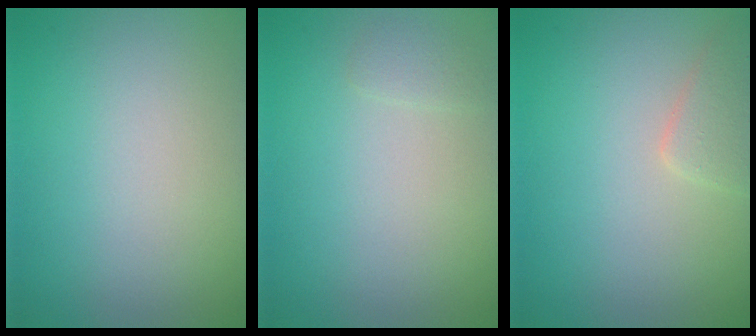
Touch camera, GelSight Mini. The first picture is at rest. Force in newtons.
{"total": 0.8, "press": 0.8, "slide": 0.1}
{"total": 1.8, "press": 1.8, "slide": 0.1}